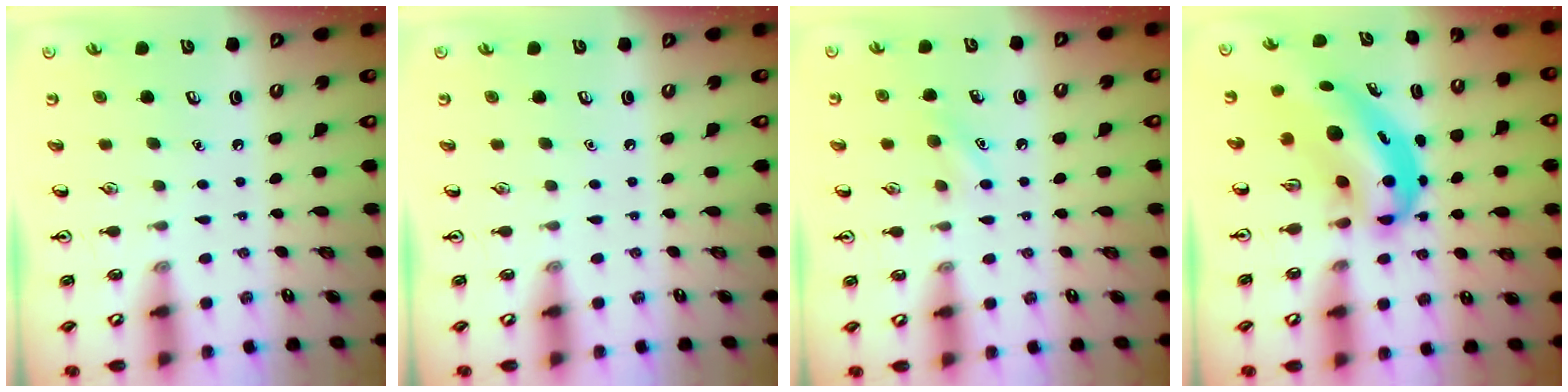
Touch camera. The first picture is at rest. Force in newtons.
{"total": 0.0}
{"total": 6.9, "press": 6.6, "slide": 2.1}
{"total": 8.0, "press": 7.7, "slide": 2.1}